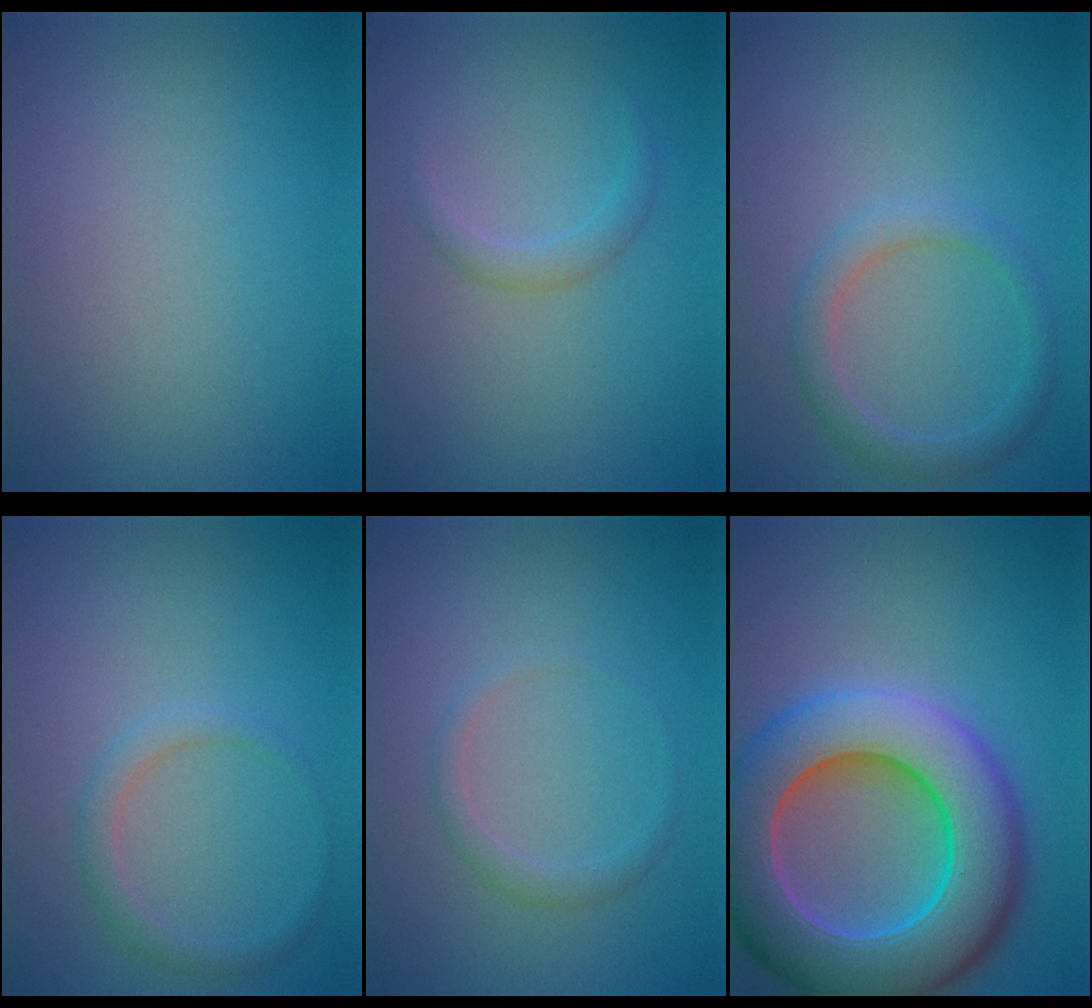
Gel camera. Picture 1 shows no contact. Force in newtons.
{"total": 0.9, "press": 0.9, "slide": 0.0}
{"total": 2.3, "press": 2.3, "slide": 0.1}
{"total": 1.7, "press": 1.7, "slide": 0.2}
{"total": 1.3, "press": 1.3, "slide": 0.1}
{"total": 12.8, "press": 12.8, "slide": 0.6}